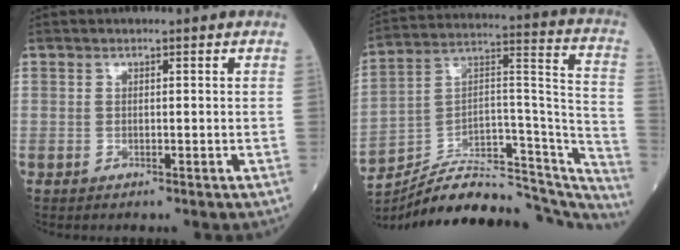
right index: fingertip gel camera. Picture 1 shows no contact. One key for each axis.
{"total": 29.1, "fx": -26.2, "fy": 7.4, "fz": 10.4, "tx": -0.118, "ty": 0.044, "tz": -0.376}